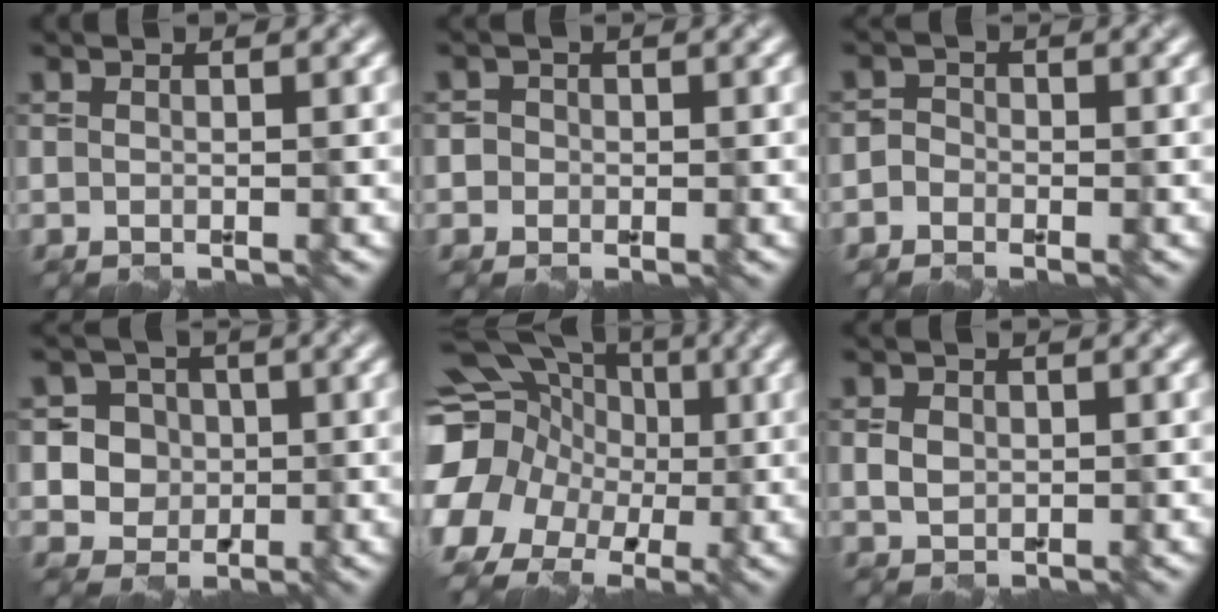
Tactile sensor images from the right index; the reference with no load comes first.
{"total": 2.0, "force": [0.3, 1.9, 0.5], "torque": [0.015, 0.011, -0.011]}
{"total": 1.4, "force": [-0.7, 1.3, 0.2], "torque": [0.015, 0.008, -0.017]}
{"total": 5.9, "force": [0.6, 5.6, 1.7], "torque": [-0.024, 0.021, 0.002]}
{"total": 16.3, "force": [-0.3, 14.6, 7.2], "torque": [-0.181, 0.015, -0.038]}
{"total": 1.8, "force": [0.2, 1.5, 0.9], "torque": [-0.019, -0.002, 0.003]}